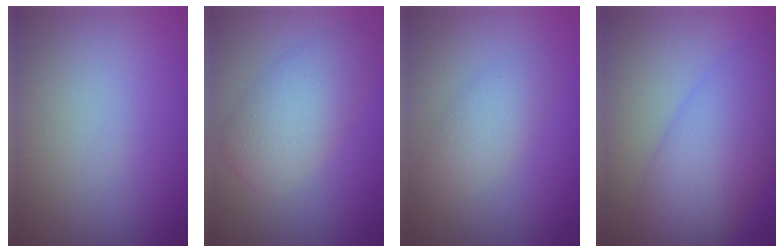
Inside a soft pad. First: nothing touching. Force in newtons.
{"total": 5.1, "press": 5.1, "slide": 0.1}
{"total": 2.7, "press": 2.7, "slide": 0.2}
{"total": 8.0, "press": 8.0, "slide": 0.3}